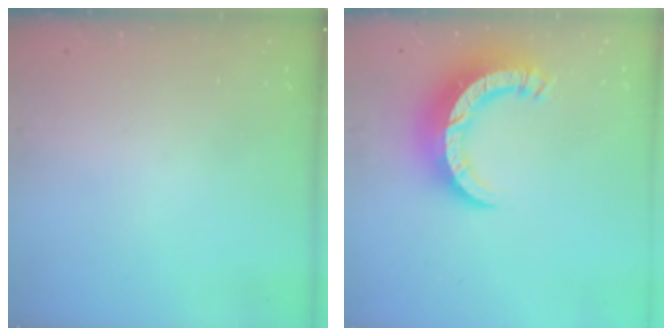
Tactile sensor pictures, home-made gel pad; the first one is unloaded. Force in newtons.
{"total": 14.4, "press": 14.3, "slide": 1.5}